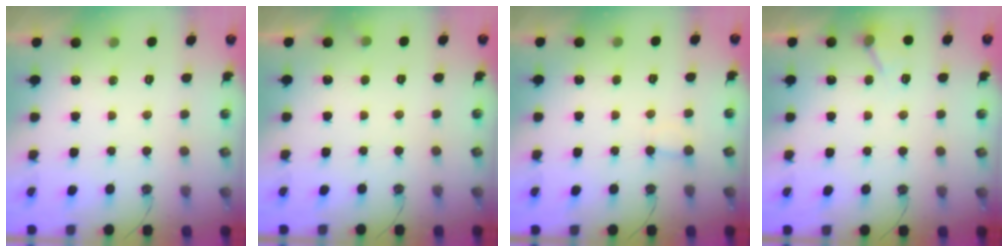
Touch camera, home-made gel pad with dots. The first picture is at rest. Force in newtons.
{"total": 2.6, "press": 2.6, "slide": 0.4}
{"total": 2.8, "press": 2.8, "slide": 0.3}
{"total": 5.4, "press": 5.4, "slide": 0.7}